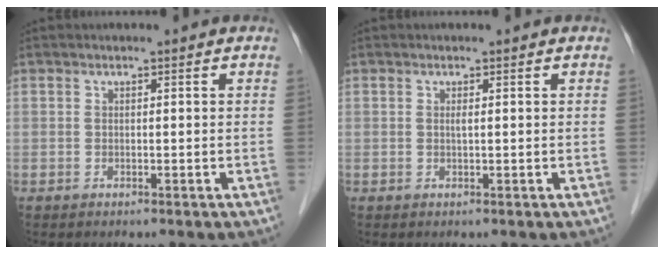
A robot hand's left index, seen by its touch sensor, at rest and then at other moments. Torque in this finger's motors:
{"motor_torque": [0.23, 0.15, 0.01, -0.01]}